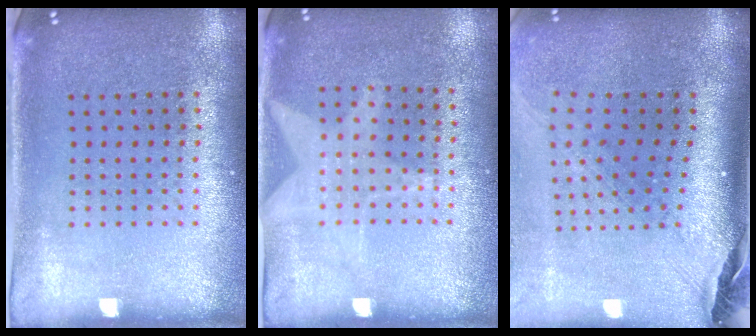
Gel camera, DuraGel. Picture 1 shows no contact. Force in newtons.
{"total": 1.3, "press": 0.9, "slide": 0.9}
{"total": 2.4, "press": 1.8, "slide": 1.6}